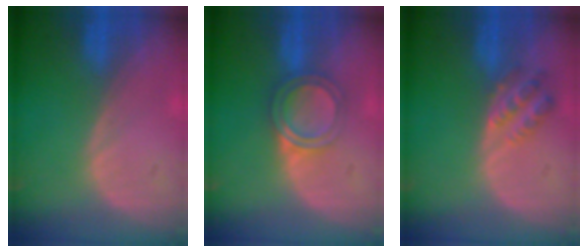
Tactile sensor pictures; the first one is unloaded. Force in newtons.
{"total": 4.9, "press": 4.5, "slide": 2.1}
{"total": 4.6, "press": 4.0, "slide": 2.3}